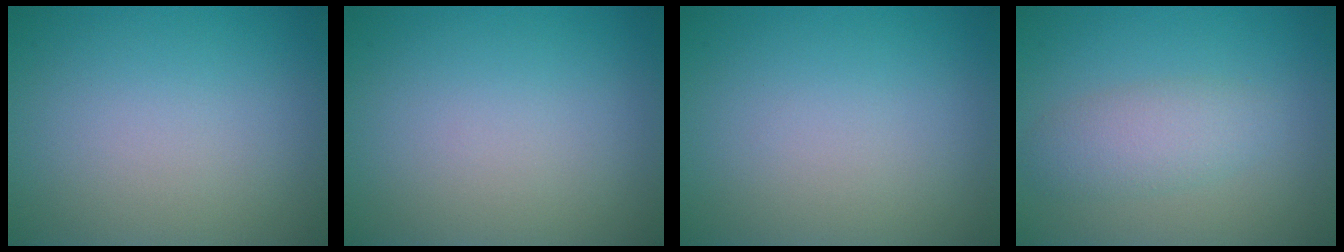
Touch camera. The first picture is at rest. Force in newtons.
{"total": 0.0}
{"total": 0.0}
{"total": 2.9, "press": 2.9, "slide": 0.1}